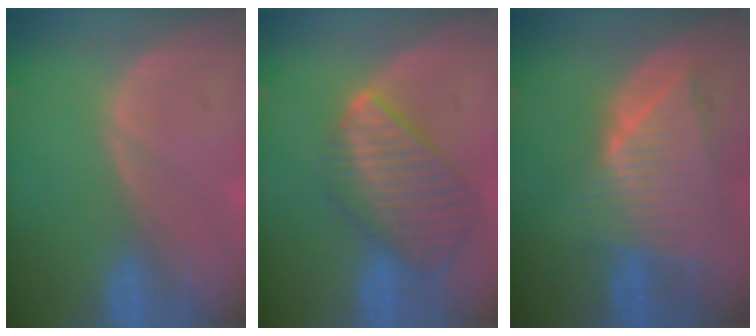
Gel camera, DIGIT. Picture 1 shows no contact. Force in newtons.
{"total": 9.6, "press": 8.4, "slide": 4.7}
{"total": 9.1, "press": 8.0, "slide": 4.4}